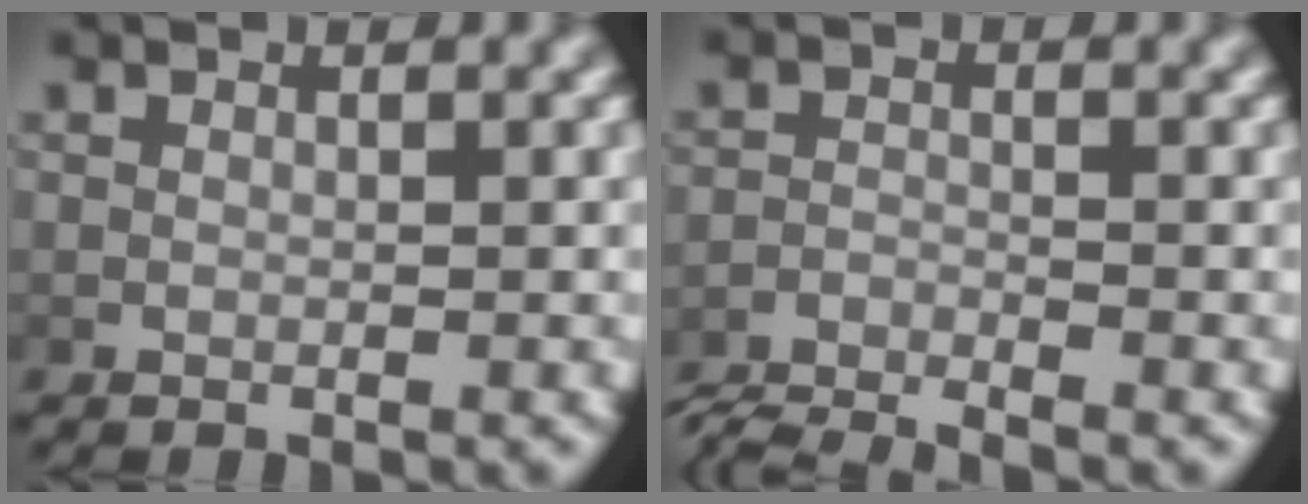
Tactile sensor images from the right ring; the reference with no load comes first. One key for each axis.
{"total": 4.9, "fx": -4.7, "fy": 1.0, "fz": 0.9, "tx": -0.015, "ty": -0.017, "tz": -0.075}